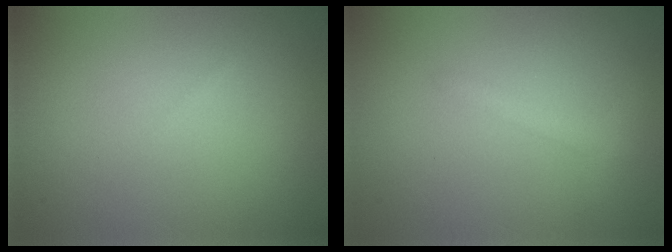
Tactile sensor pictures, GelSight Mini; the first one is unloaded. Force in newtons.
{"total": 1.4, "press": 1.4, "slide": 0.1}